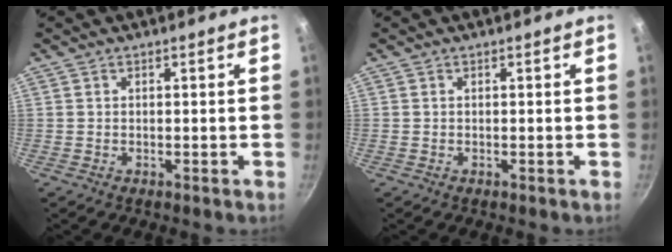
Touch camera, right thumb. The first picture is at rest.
{"total": 0.0}